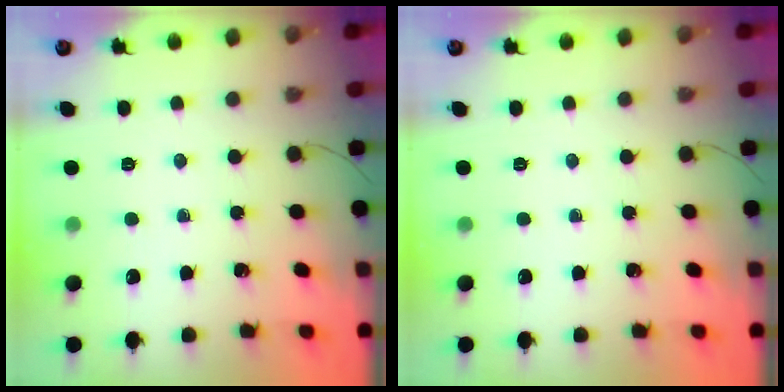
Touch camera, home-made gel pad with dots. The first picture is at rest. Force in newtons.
{"total": 0.0}